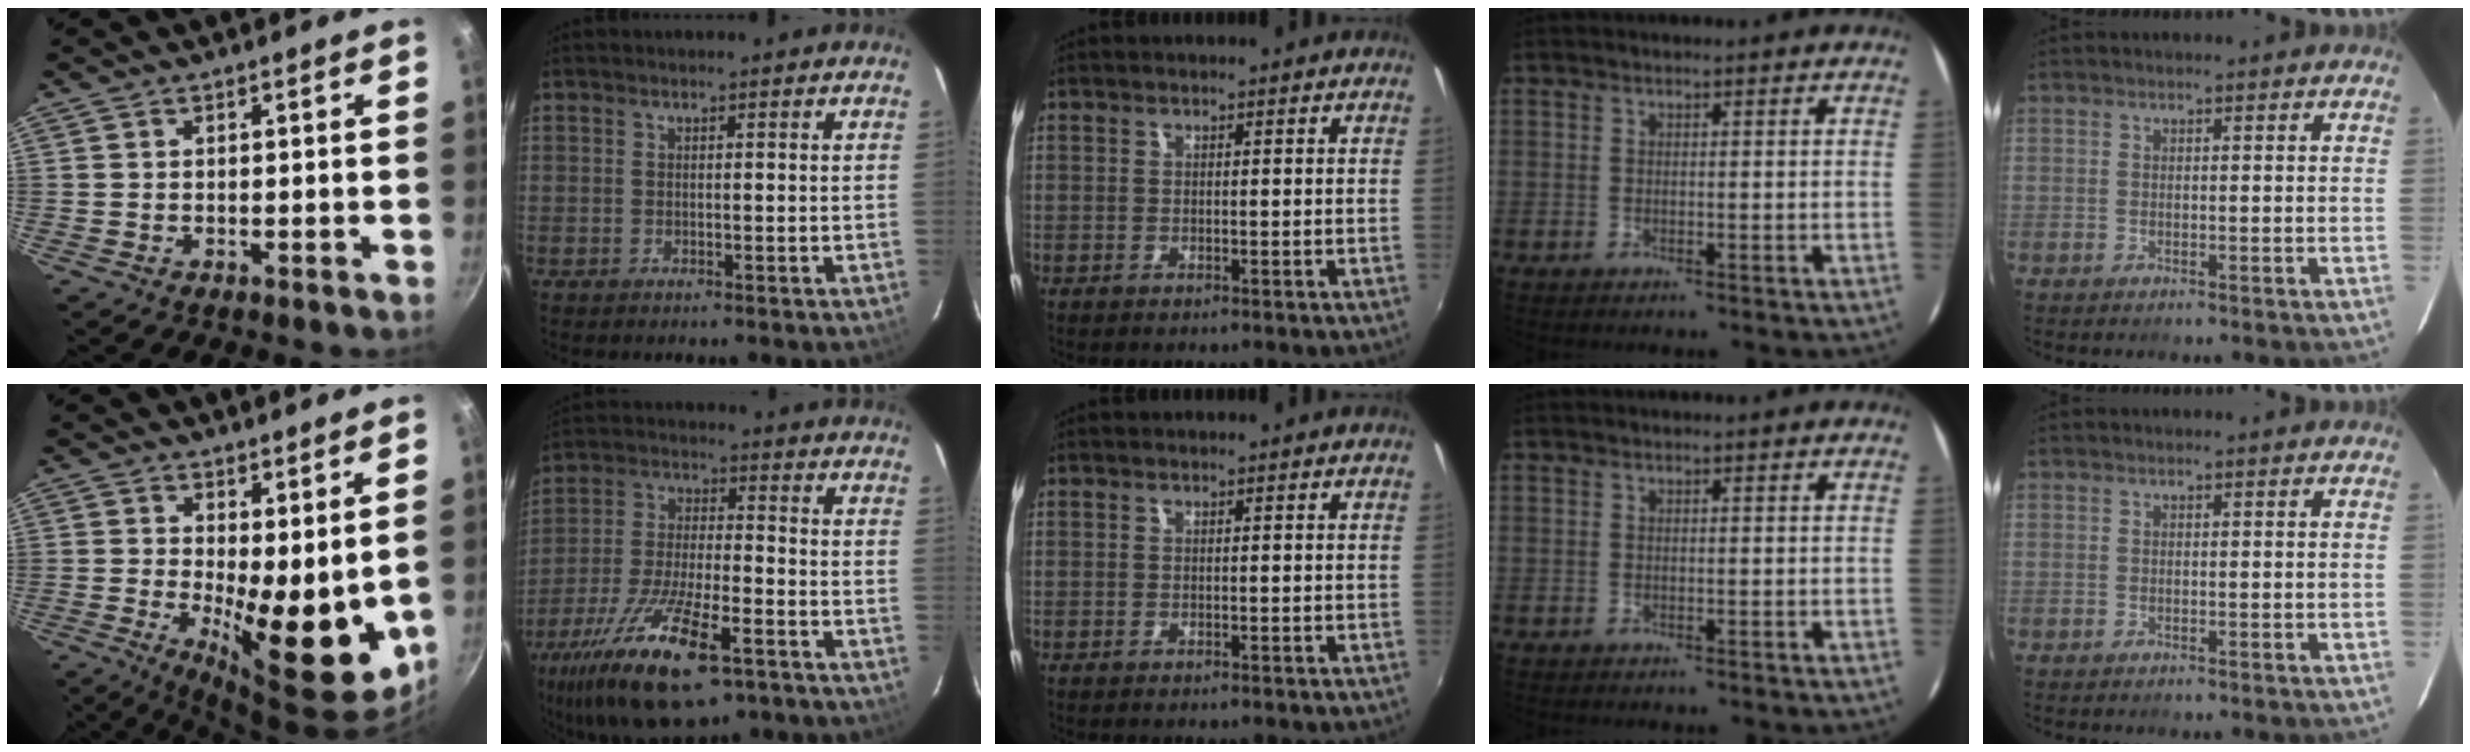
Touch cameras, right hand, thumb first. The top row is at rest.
{"thumb": {"total": 13.3, "force": [0.9, 5.1, 12.3], "torque": [-0.139, -0.032, 0.026]}, "index": {"total": 19.8, "force": [-11.8, 6.6, 14.4], "torque": [-0.284, -0.042, -0.207]}}